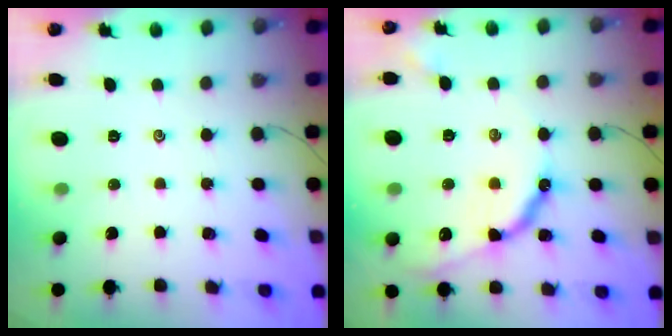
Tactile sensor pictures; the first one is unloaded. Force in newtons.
{"total": 12.7, "press": 12.7, "slide": 1.0}